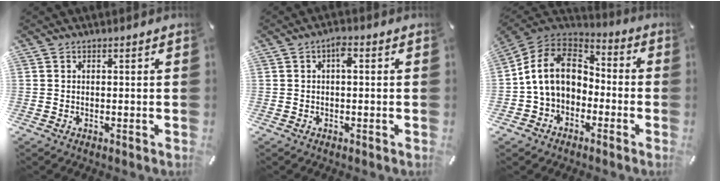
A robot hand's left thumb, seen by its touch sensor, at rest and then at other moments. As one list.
[{"total": 2.9, "force": [0.2, 1.1, 2.6], "torque": [-0.054, 0.012, 0.000]}, {"total": 13.1, "force": [-0.2, 10.6, 7.6], "torque": [-0.178, 0.027, -0.003]}]